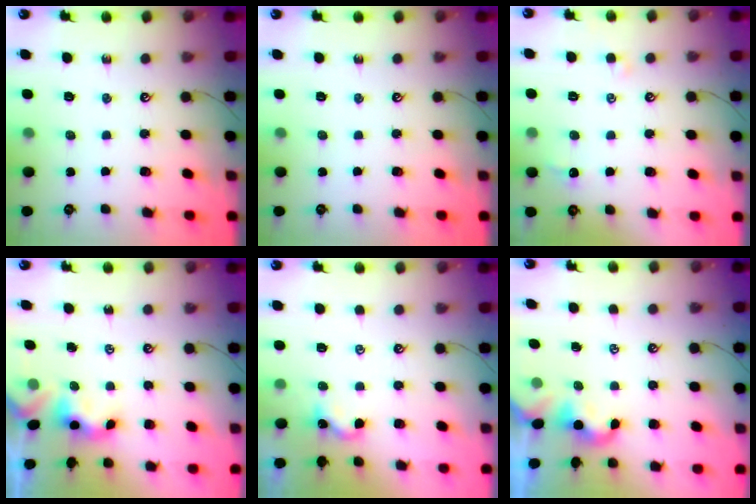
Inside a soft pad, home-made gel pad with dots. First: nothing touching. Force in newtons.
{"total": 0.0}
{"total": 1.1, "press": 0.9, "slide": 0.6}
{"total": 3.0, "press": 2.9, "slide": 0.6}
{"total": 1.5, "press": 1.5, "slide": 0.2}
{"total": 1.9, "press": 1.9, "slide": 0.3}